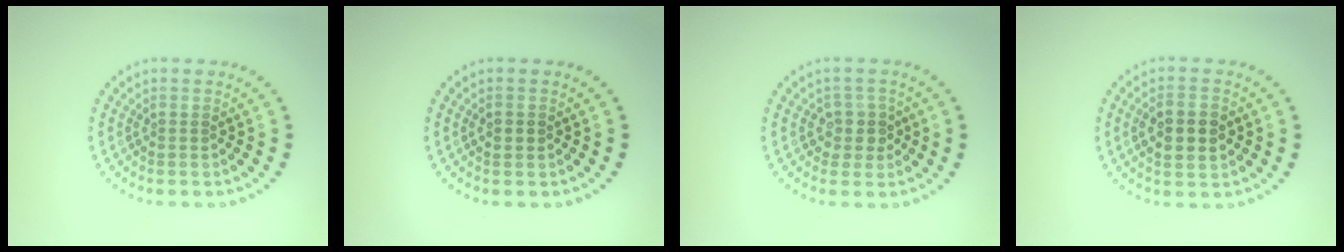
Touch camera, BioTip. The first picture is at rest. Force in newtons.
{"total": 1.4, "press": 1.4, "slide": 0.2}
{"total": 2.2, "press": 2.0, "slide": 0.9}
{"total": 3.3, "press": 3.3, "slide": 0.2}